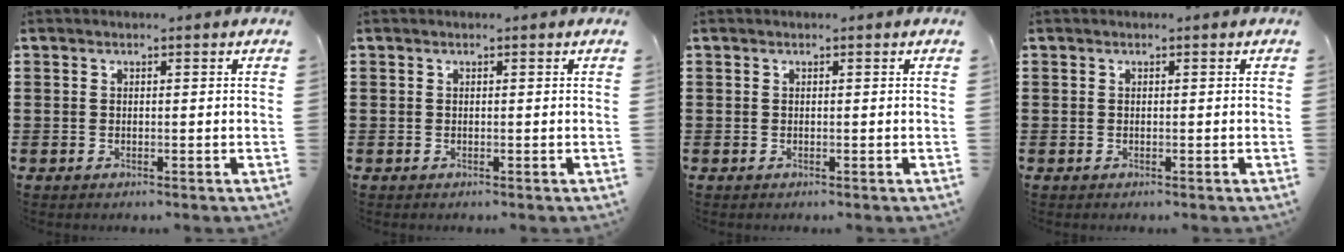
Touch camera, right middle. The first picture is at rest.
{"total": 0.0}
{"total": 0.0}
{"total": 0.0}